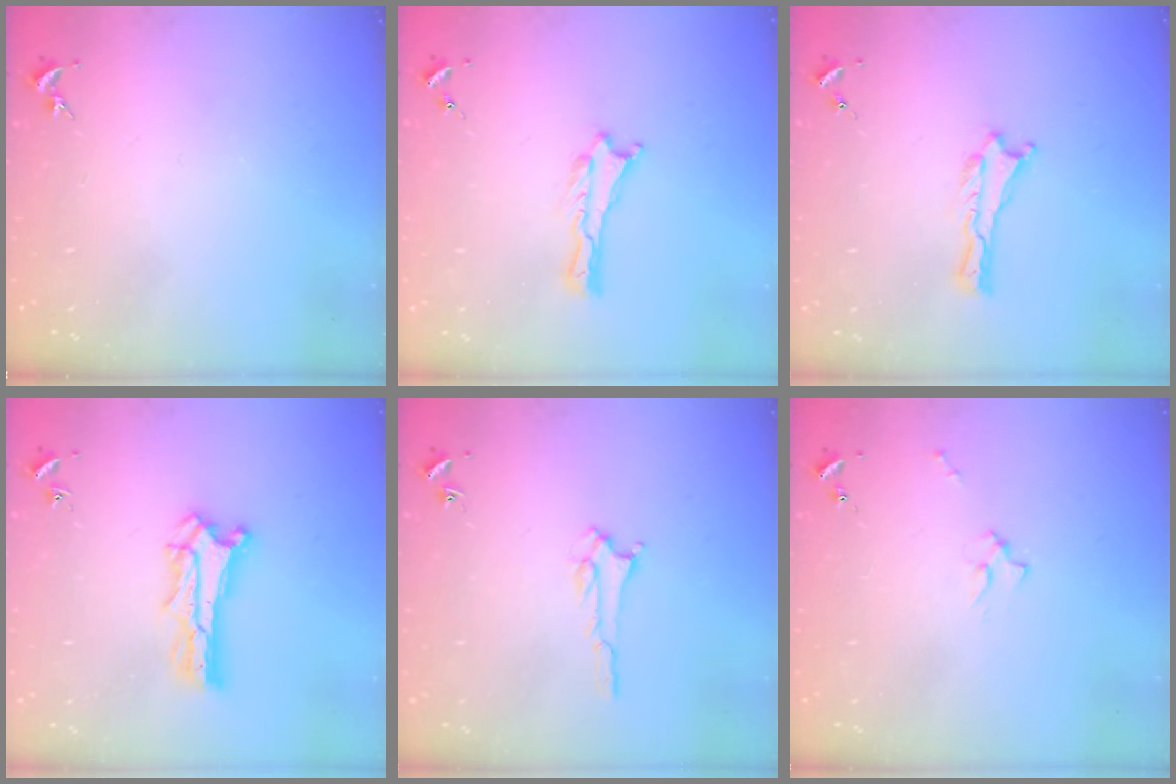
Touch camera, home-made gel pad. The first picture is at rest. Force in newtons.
{"total": 0.0}
{"total": 0.0}
{"total": 1.4, "press": 1.4, "slide": 0.2}
{"total": 1.5, "press": 1.5, "slide": 0.2}
{"total": 1.7, "press": 1.6, "slide": 0.2}